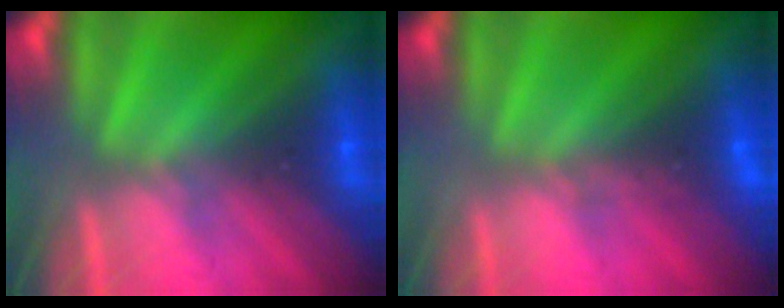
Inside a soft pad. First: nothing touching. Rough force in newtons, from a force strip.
{"total": 3.0}